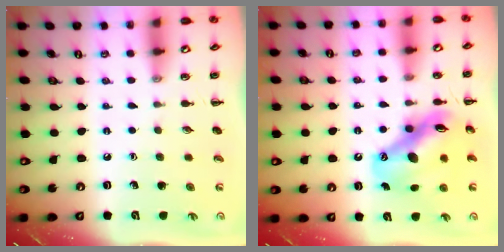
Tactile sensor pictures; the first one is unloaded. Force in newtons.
{"total": 14.6, "press": 14.1, "slide": 3.7}